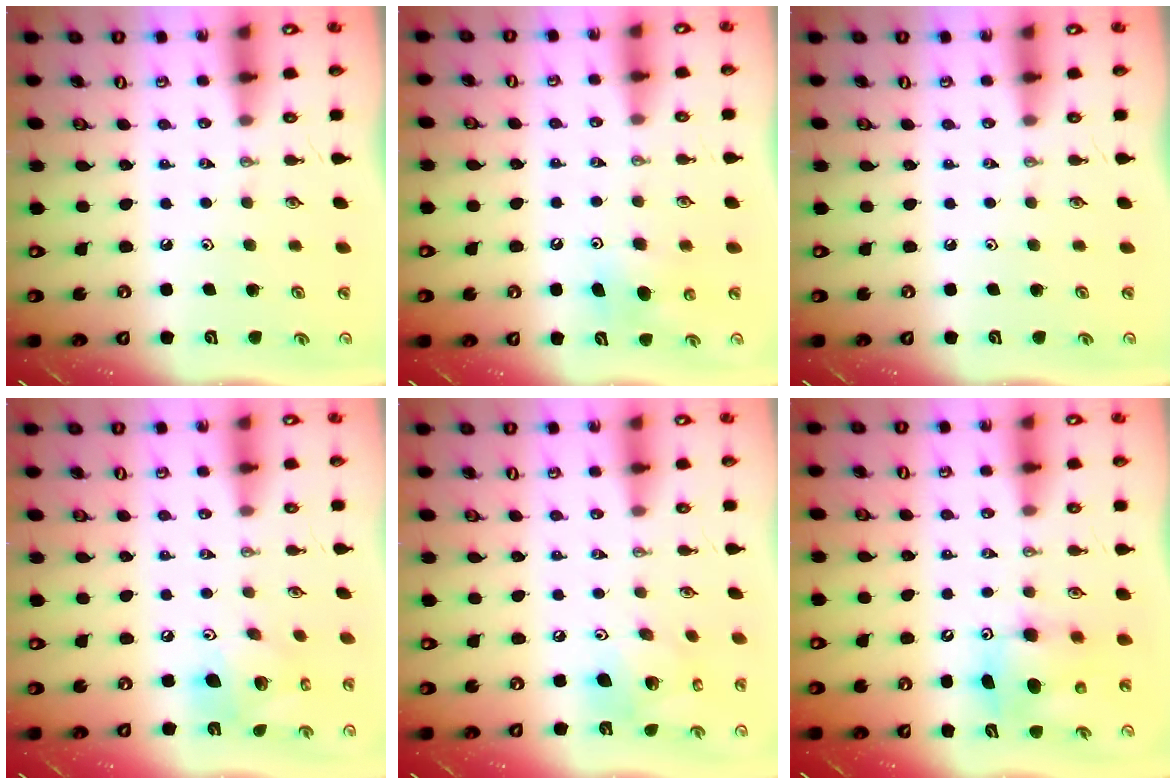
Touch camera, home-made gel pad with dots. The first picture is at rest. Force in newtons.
{"total": 6.4, "press": 6.1, "slide": 2.0}
{"total": 0.0}
{"total": 15.1, "press": 14.8, "slide": 2.7}
{"total": 14.1, "press": 13.9, "slide": 2.1}
{"total": 8.8, "press": 8.5, "slide": 2.3}